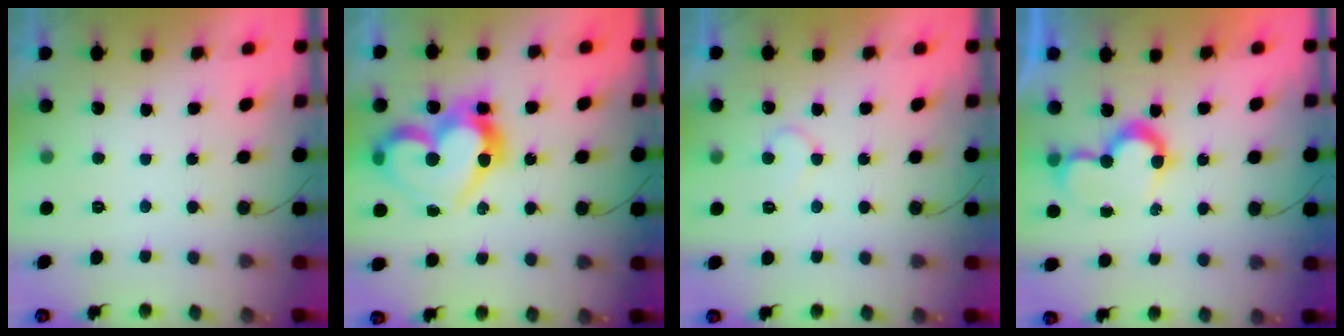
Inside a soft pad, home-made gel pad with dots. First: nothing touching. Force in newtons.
{"total": 19.3, "press": 19.1, "slide": 2.5}
{"total": 5.0, "press": 5.0, "slide": 0.5}
{"total": 7.8, "press": 7.8, "slide": 0.1}